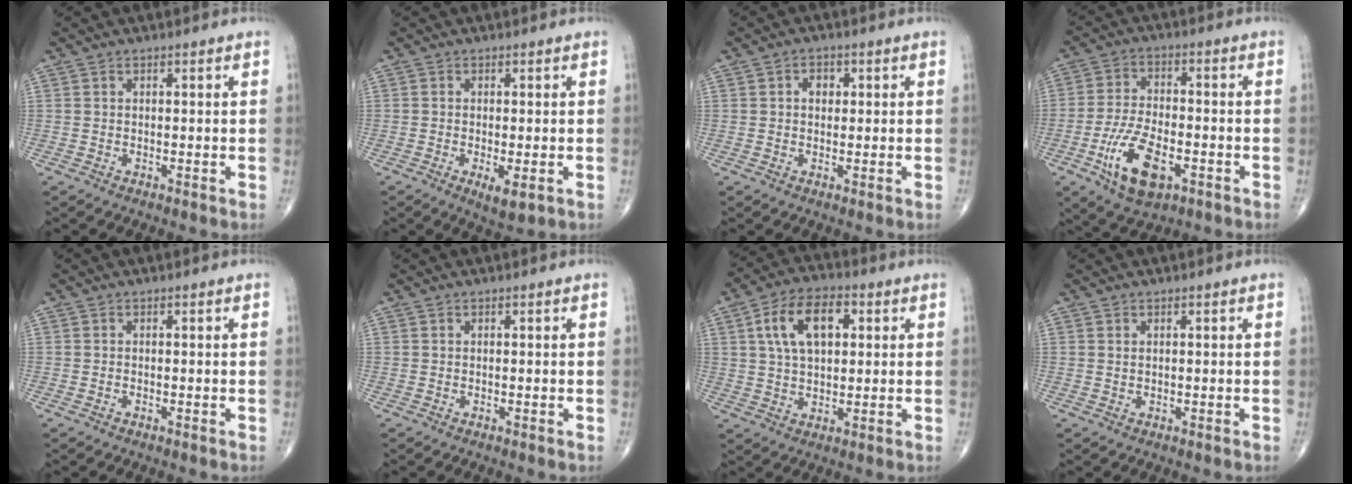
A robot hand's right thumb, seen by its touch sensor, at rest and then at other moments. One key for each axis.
{"total": 4.0, "fx": -1.4, "fy": 1.3, "fz": 3.6, "tx": -0.060, "ty": -0.012, "tz": -0.020}
{"total": 2.8, "fx": 0.6, "fy": 2.1, "fz": 1.7, "tx": -0.015, "ty": 0.004, "tz": 0.007}
{"total": 12.1, "fx": -4.9, "fy": 5.7, "fz": 9.5, "tx": -0.176, "ty": 0.010, "tz": -0.084}
{"total": 0.0}
{"total": 0.0}
{"total": 11.9, "fx": 3.4, "fy": 6.8, "fz": 9.2, "tx": -0.151, "ty": 0.009, "tz": 0.055}
{"total": 0.7, "fx": 0.3, "fy": 0.4, "fz": 0.5, "tx": -0.008, "ty": 0.000, "tz": 0.008}